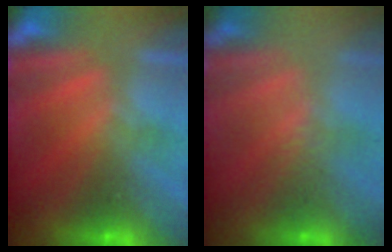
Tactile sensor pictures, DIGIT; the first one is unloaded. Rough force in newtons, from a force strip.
{"total": 2.5}